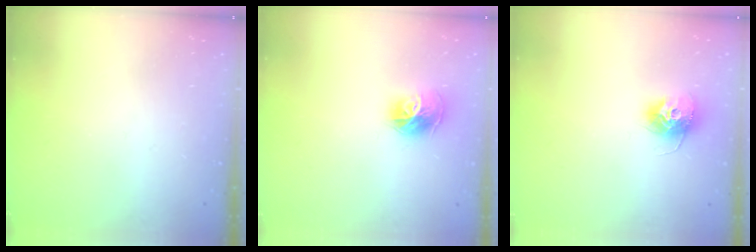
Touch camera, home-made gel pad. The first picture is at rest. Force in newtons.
{"total": 10.6, "press": 10.5, "slide": 1.2}
{"total": 11.0, "press": 11.0, "slide": 0.8}